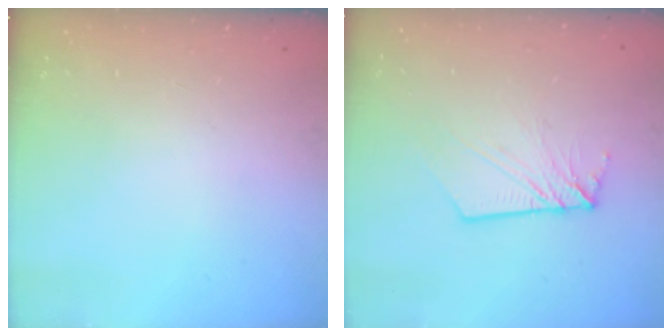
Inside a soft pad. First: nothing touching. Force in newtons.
{"total": 5.5, "press": 5.5, "slide": 0.1}